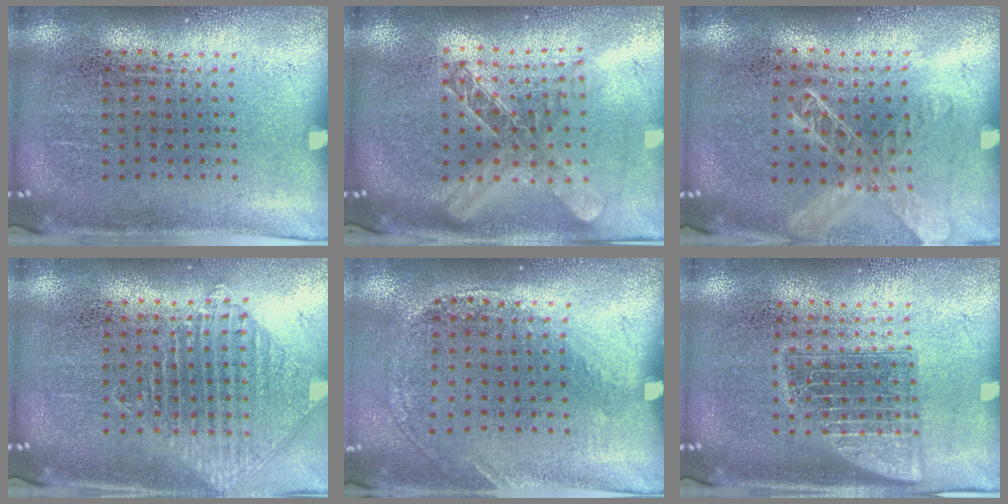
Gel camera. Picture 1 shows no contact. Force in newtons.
{"total": 1.8, "press": 1.5, "slide": 1.0}
{"total": 1.4, "press": 1.3, "slide": 0.5}
{"total": 1.0, "press": 1.0, "slide": 0.1}
{"total": 1.1, "press": 0.9, "slide": 0.7}
{"total": 2.3, "press": 2.3, "slide": 0.3}